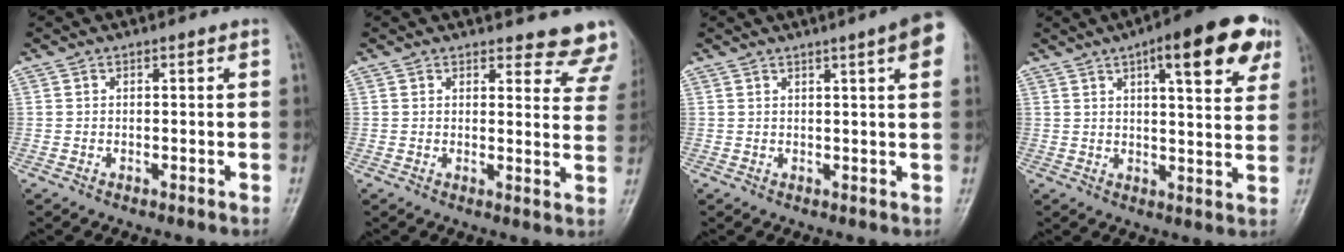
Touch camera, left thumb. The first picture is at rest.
{"total": 10.3, "force": [9.8, 2.7, 1.4], "torque": [0.033, -0.076, 0.080]}
{"total": 8.2, "force": [3.9, 0.7, 7.2], "torque": [-0.080, 0.002, 0.040]}
{"total": 15.3, "force": [7.4, 4.6, 12.6], "torque": [-0.138, -0.011, 0.092]}